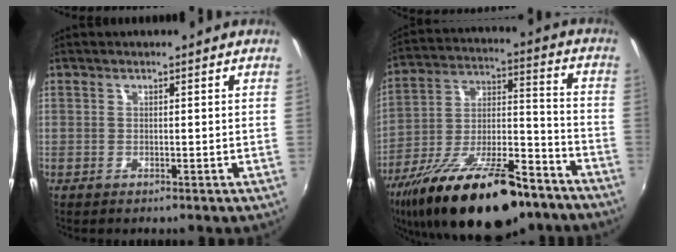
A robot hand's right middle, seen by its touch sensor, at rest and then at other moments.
{"total": 25.7, "force": [-17.2, 9.1, 16.8], "torque": [-0.302, -0.021, -0.267]}